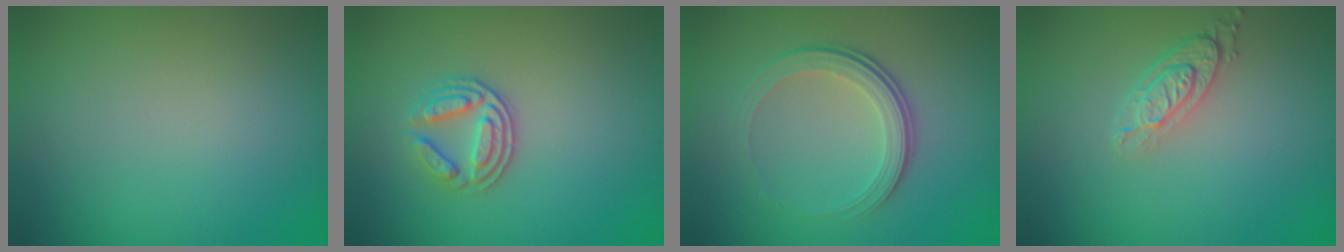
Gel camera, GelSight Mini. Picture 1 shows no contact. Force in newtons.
{"total": 2.9, "press": 2.6, "slide": 1.1}
{"total": 3.8, "press": 2.7, "slide": 2.7}
{"total": 2.9, "press": 2.2, "slide": 1.9}